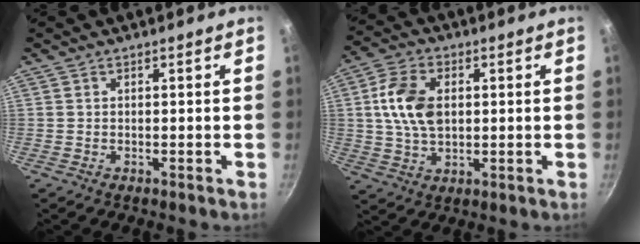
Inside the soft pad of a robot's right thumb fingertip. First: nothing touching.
{"total": 10.7, "force": [1.5, 7.0, 8.0], "torque": [-0.138, 0.008, 0.024]}